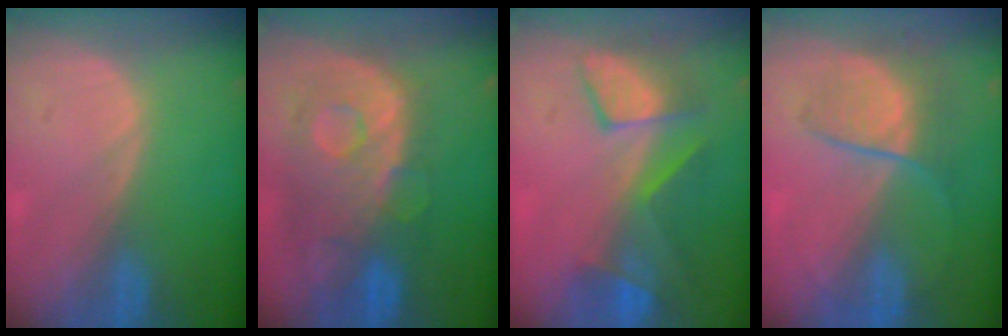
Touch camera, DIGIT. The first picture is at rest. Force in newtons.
{"total": 11.3, "press": 9.8, "slide": 5.7}
{"total": 7.8, "press": 7.6, "slide": 1.6}
{"total": 6.6, "press": 6.2, "slide": 2.3}